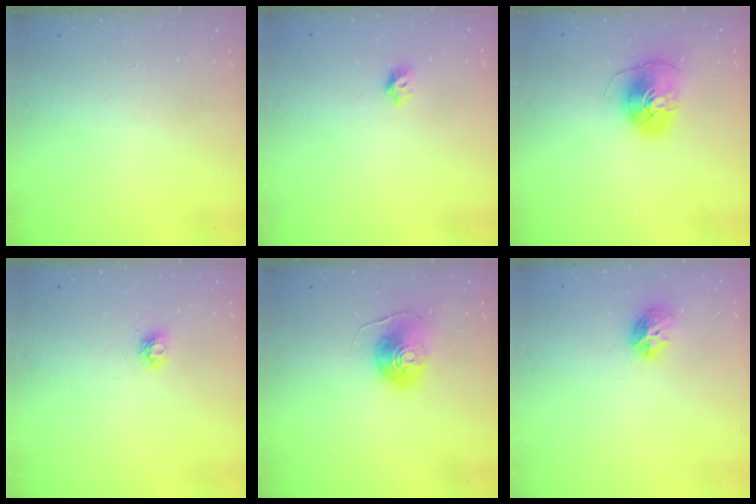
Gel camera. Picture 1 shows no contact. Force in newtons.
{"total": 5.7, "press": 5.6, "slide": 0.7}
{"total": 8.2, "press": 8.1, "slide": 0.8}
{"total": 4.5, "press": 4.5, "slide": 0.5}
{"total": 8.1, "press": 8.1, "slide": 0.3}
{"total": 8.9, "press": 8.9, "slide": 0.5}